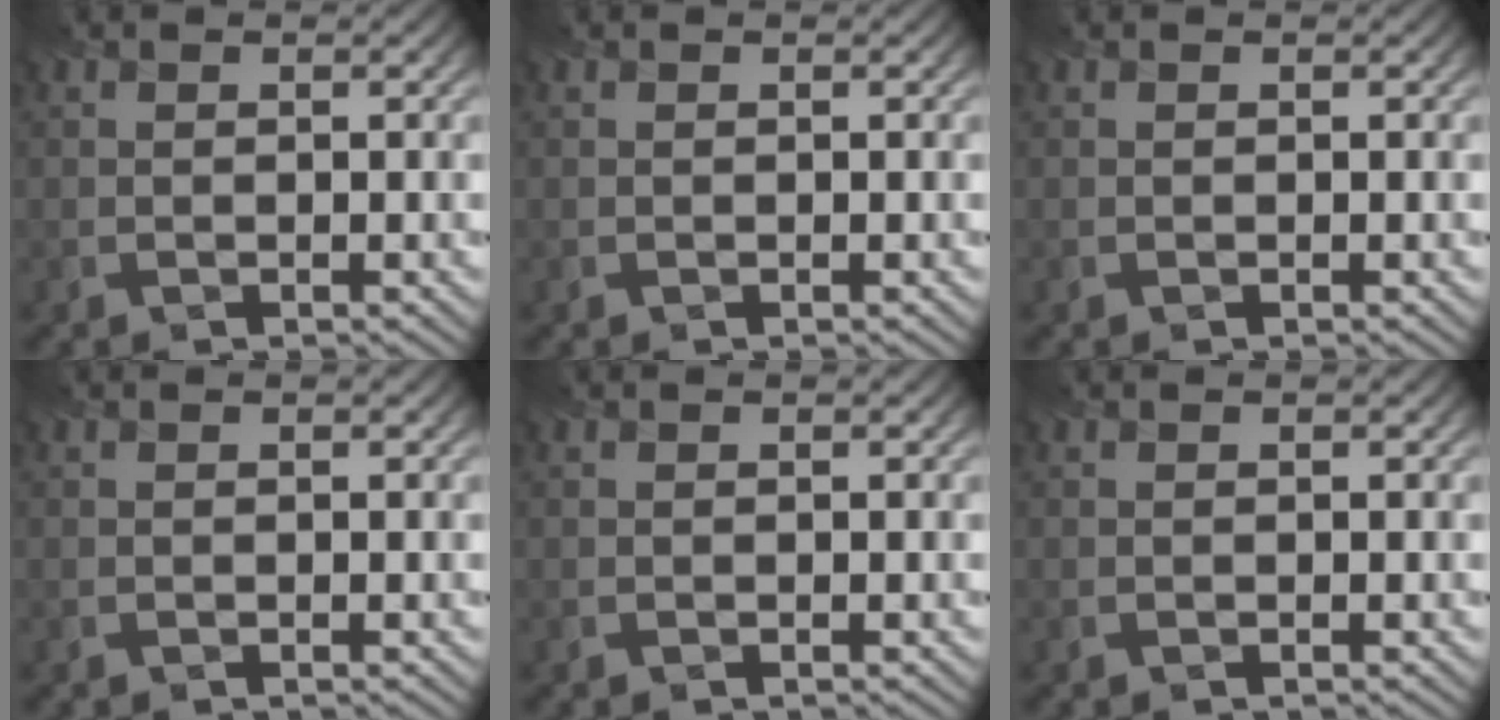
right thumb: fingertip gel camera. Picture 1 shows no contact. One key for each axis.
{"total": 0.0}
{"total": 0.0}
{"total": 0.0}
{"total": 0.0}
{"total": 0.0}